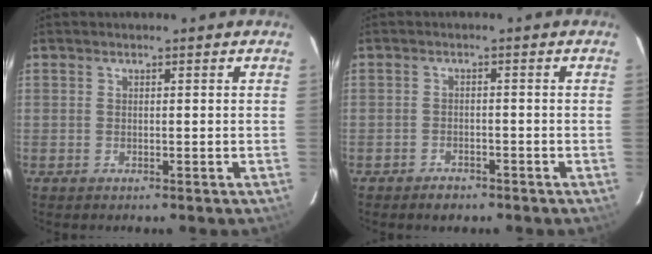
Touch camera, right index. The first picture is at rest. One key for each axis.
{"total": 3.0, "fx": -2.4, "fy": 1.6, "fz": 0.9, "tx": -0.026, "ty": 0.002, "tz": -0.038}